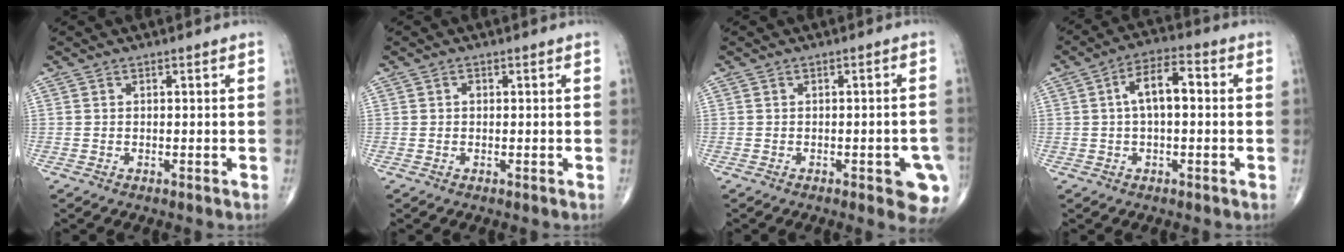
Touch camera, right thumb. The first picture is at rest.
{"total": 0.9, "force": [0.0, 0.6, 0.6], "torque": [-0.009, 0.001, -0.001]}
{"total": 7.4, "force": [-2.8, 2.4, 6.5], "torque": [-0.058, 0.004, -0.032]}
{"total": 7.9, "force": [0.8, 3.6, 7.0], "torque": [-0.120, 0.028, 0.006]}